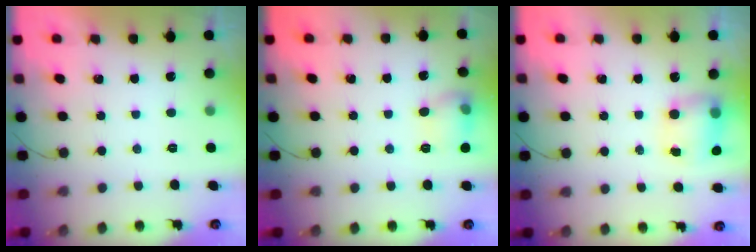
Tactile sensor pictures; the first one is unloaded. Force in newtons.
{"total": 8.5, "press": 8.5, "slide": 0.6}
{"total": 8.4, "press": 8.4, "slide": 1.1}